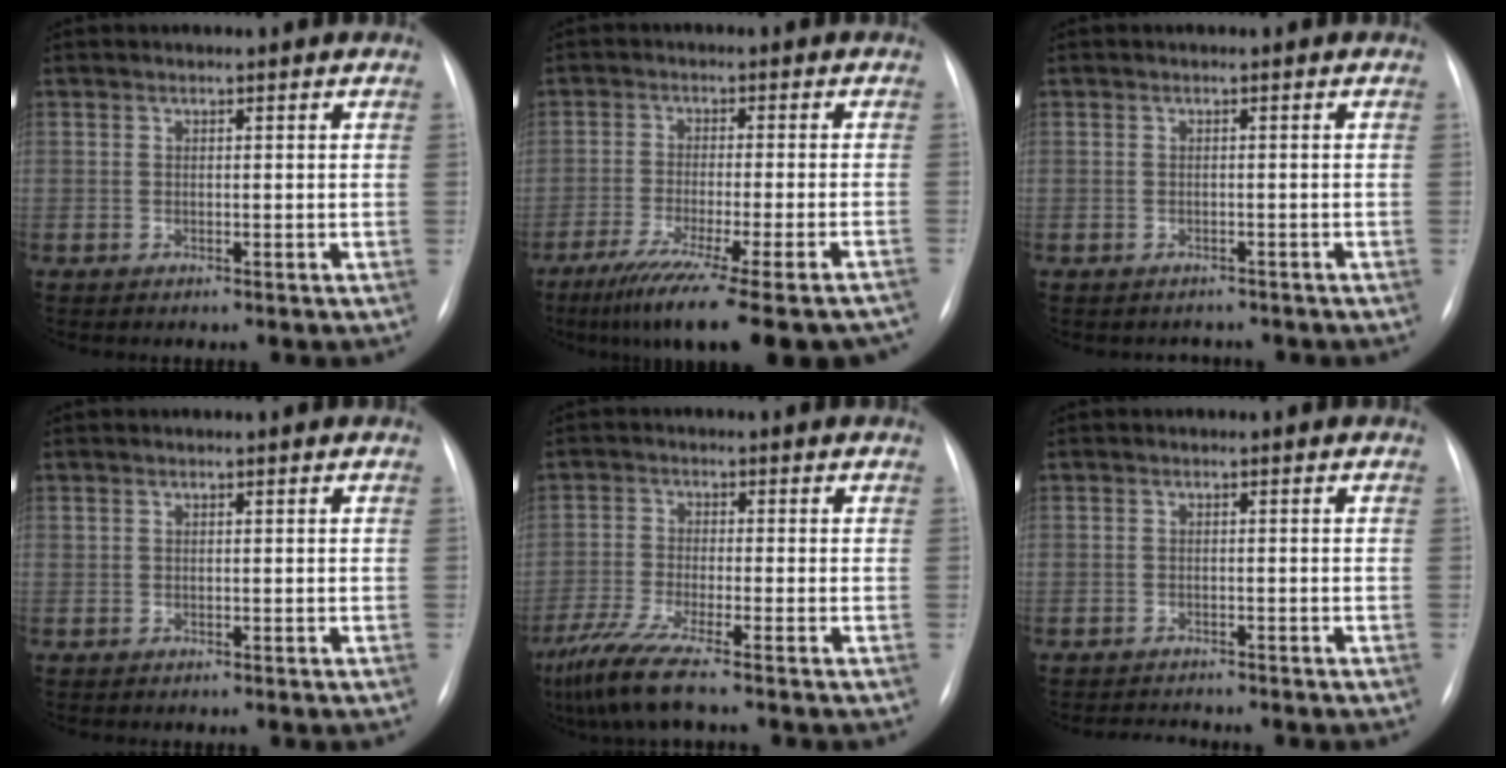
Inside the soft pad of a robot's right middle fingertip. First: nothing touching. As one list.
[{"total": 20.4, "force": [-16.7, 0.6, 11.7], "torque": [-0.120, -0.046, -0.237]}, {"total": 2.0, "force": [-1.8, 0.8, -0.2], "torque": [-0.003, 0.001, -0.022]}, {"total": 0.0}, {"total": 7.6, "force": [-5.6, -0.5, 5.0], "torque": [-0.103, -0.028, -0.107]}, {"total": 1.8, "force": [-1.8, 0.0, -0.1], "torque": [-0.004, -0.012, -0.024]}]